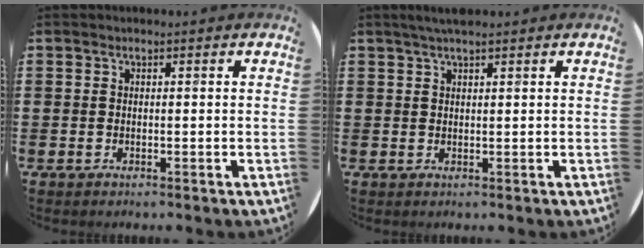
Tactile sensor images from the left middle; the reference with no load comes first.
{"total": 2.0, "force": [1.6, 0.1, 1.2], "torque": [-0.025, 0.003, 0.029]}